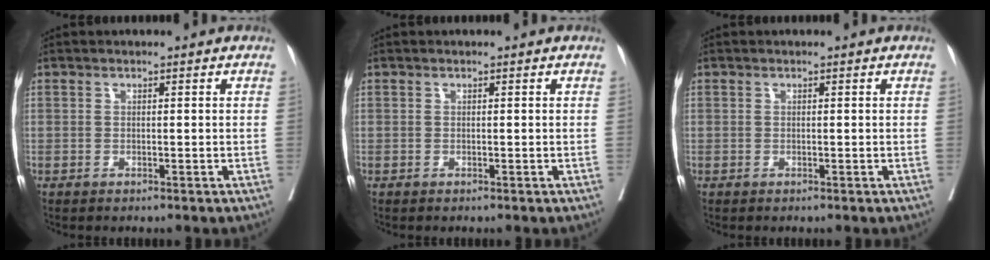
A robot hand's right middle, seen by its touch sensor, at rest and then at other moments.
{"total": 0.0}
{"total": 0.0}